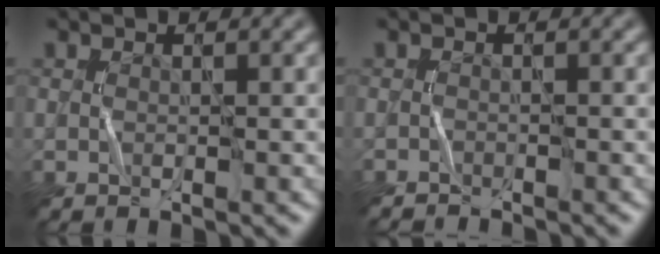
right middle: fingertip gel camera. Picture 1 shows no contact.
{"total": 1.1, "force": [-1.1, -0.1, -0.2], "torque": [-0.001, 0.002, -0.018]}